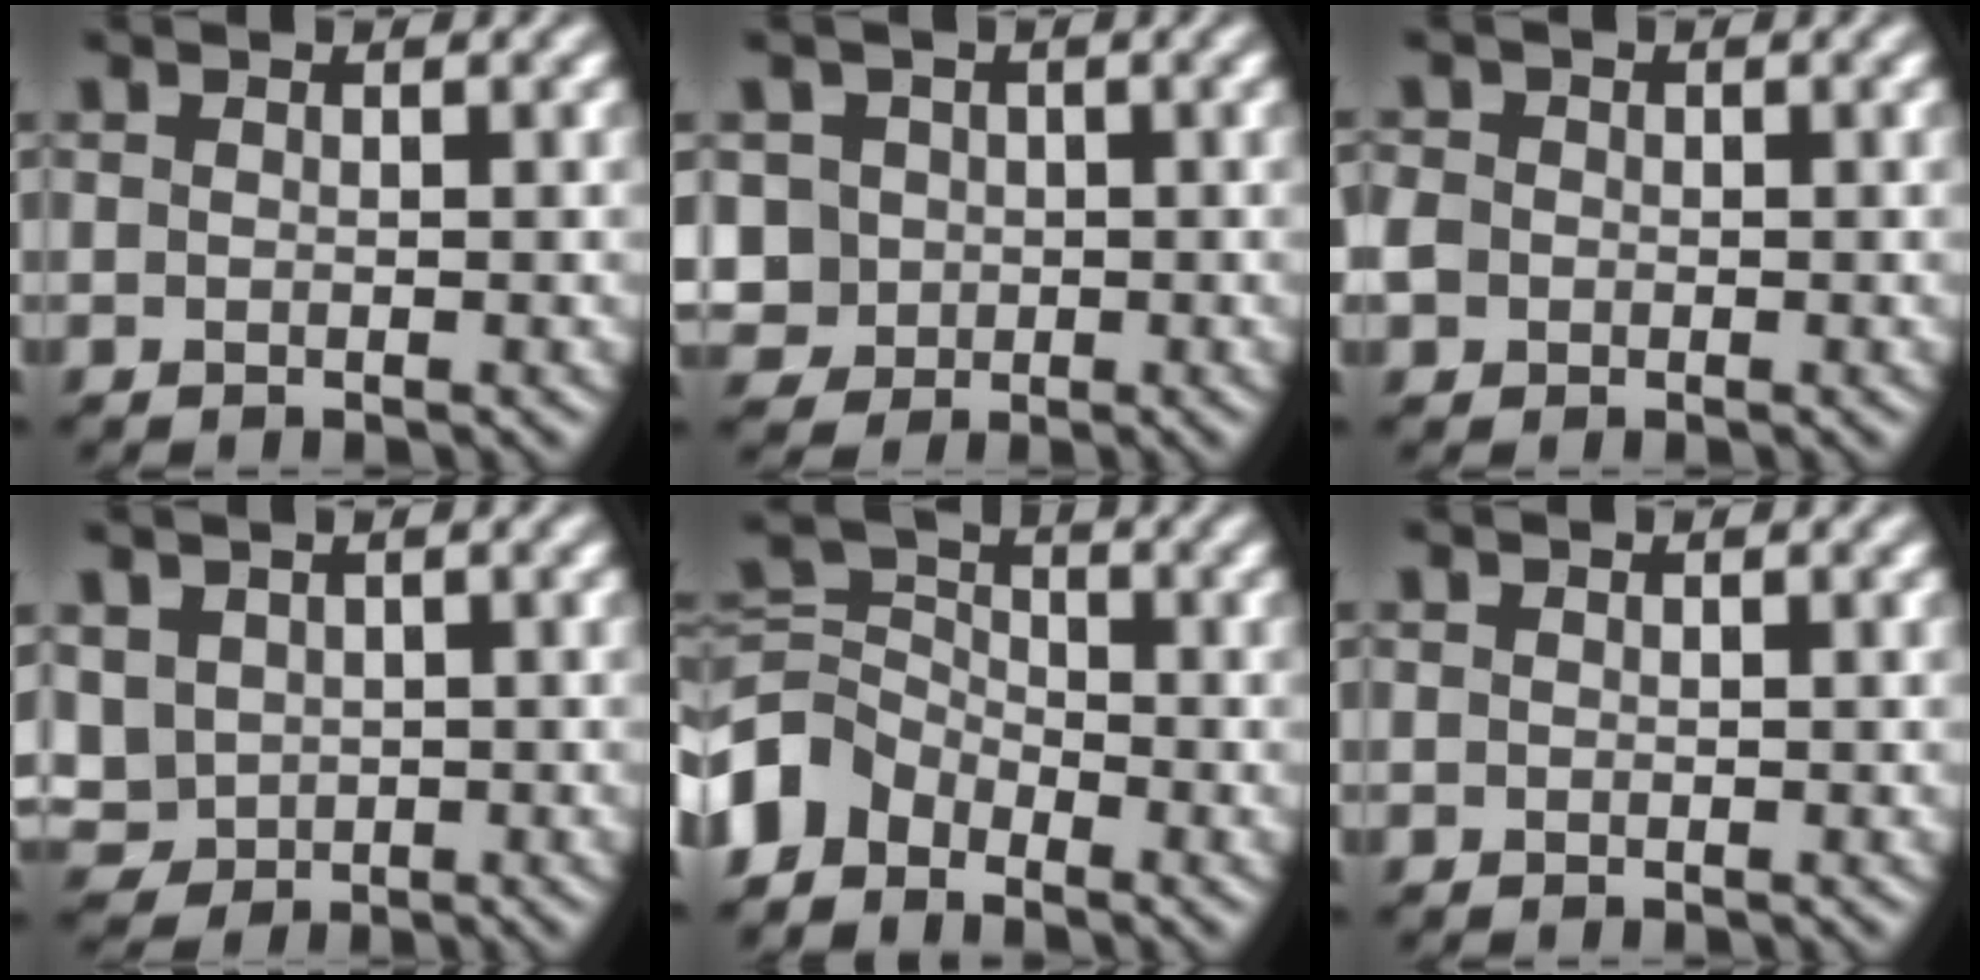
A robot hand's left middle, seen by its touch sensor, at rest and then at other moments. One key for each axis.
{"total": 4.9, "fx": 0.5, "fy": 4.4, "fz": 2.1, "tx": -0.037, "ty": 0.023, "tz": -0.004}
{"total": 3.8, "fx": -0.1, "fy": 3.5, "fz": 1.6, "tx": -0.041, "ty": 0.024, "tz": -0.030}
{"total": 4.1, "fx": 0.5, "fy": 3.6, "fz": 1.9, "tx": -0.064, "ty": 0.014, "tz": 0.014}
{"total": 4.4, "fx": -3.1, "fy": 2.8, "fz": 1.4, "tx": -0.031, "ty": 0.008, "tz": -0.081}
{"total": 0.0}